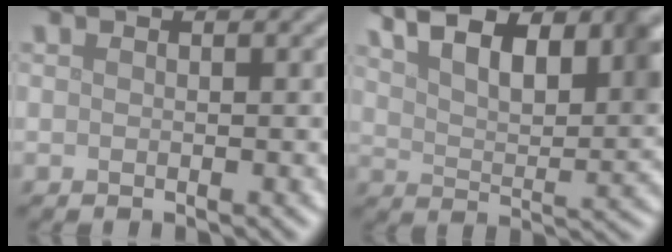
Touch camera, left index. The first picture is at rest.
{"total": 10.5, "force": [6.0, 4.4, 7.4], "torque": [-0.110, 0.019, 0.095]}